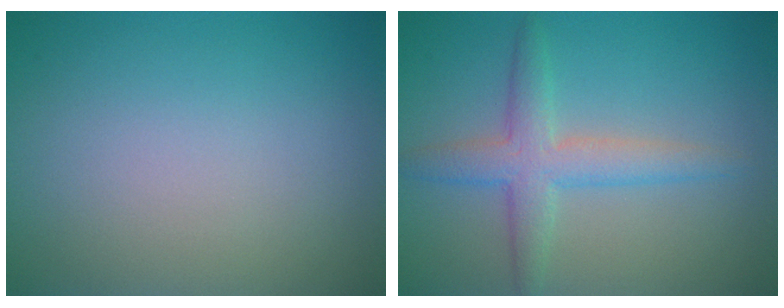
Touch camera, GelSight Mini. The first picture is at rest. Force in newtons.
{"total": 3.7, "press": 3.7, "slide": 0.2}